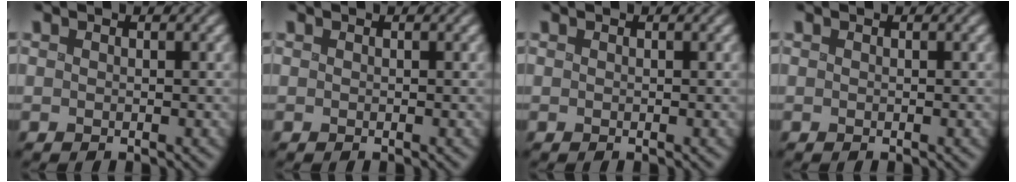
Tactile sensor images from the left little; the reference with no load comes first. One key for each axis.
{"total": 0.0}
{"total": 0.0}
{"total": 0.0}